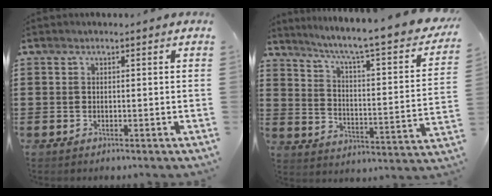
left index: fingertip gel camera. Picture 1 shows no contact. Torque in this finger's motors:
{"motor_torque": [2.14, 0.00, 0.79, 0.17]}